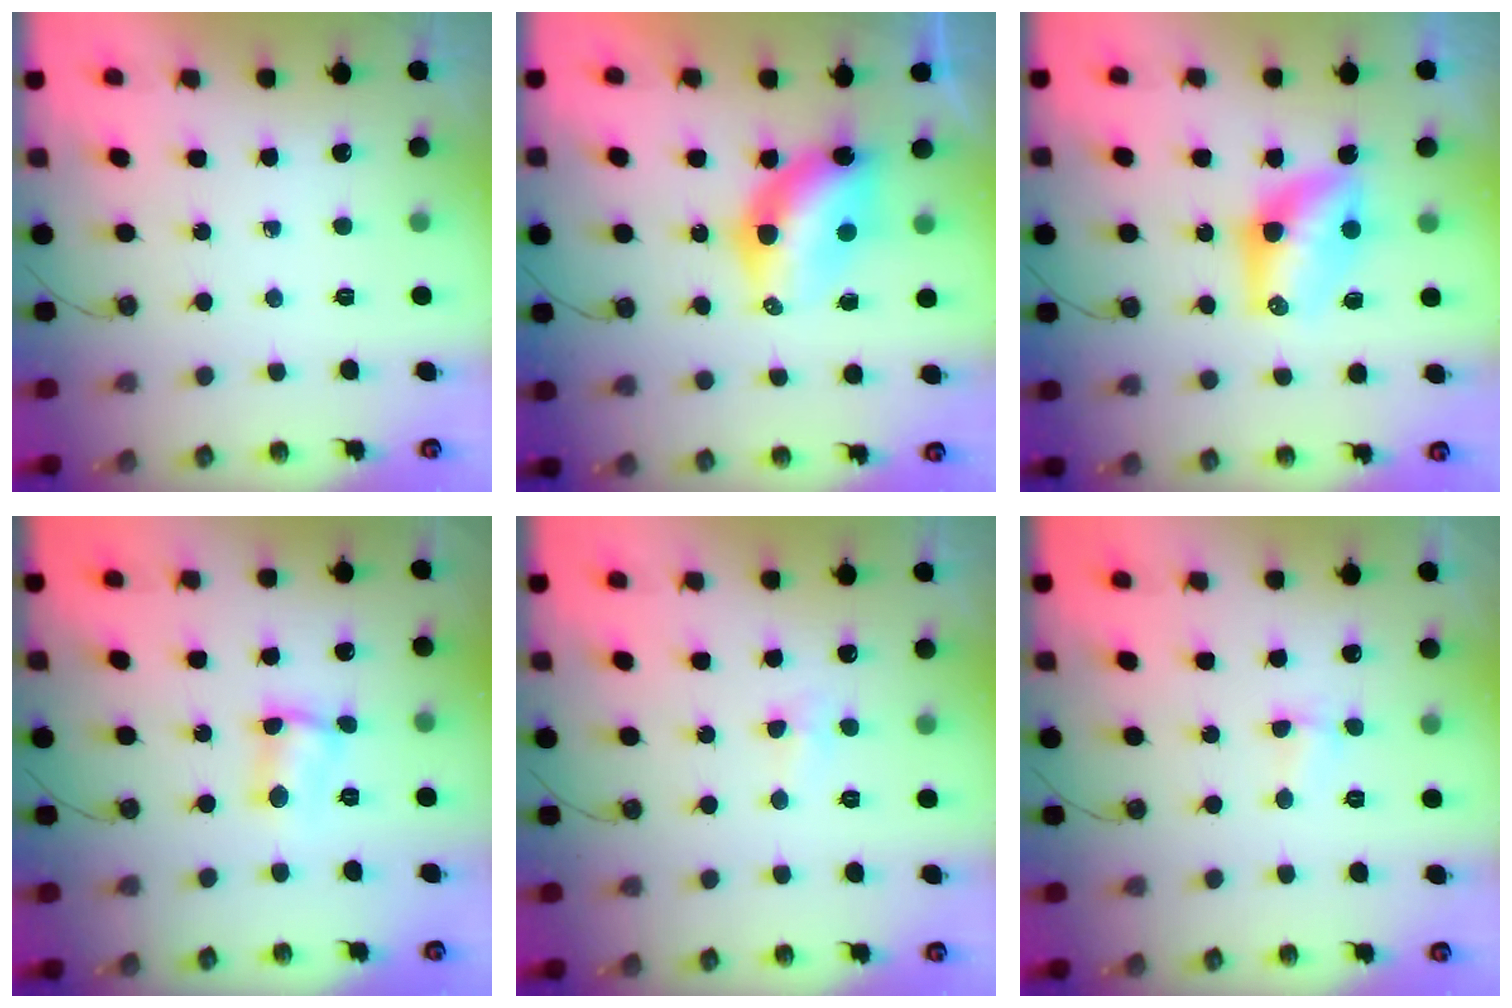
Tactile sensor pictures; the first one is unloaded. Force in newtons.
{"total": 7.8, "press": 7.8, "slide": 0.5}
{"total": 9.9, "press": 9.1, "slide": 4.1}
{"total": 4.1, "press": 3.8, "slide": 1.6}
{"total": 3.4, "press": 2.9, "slide": 1.6}
{"total": 3.1, "press": 1.6, "slide": 2.6}